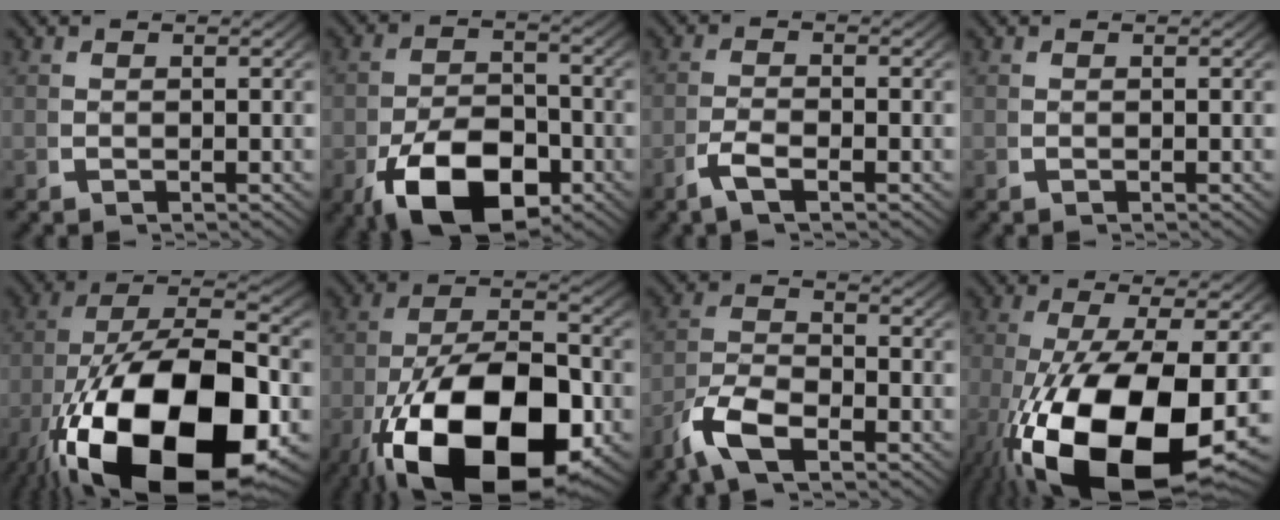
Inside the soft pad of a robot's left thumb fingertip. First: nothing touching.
{"total": 10.4, "force": [-4.1, 6.4, 7.1], "torque": [-0.136, -0.051, -0.047]}
{"total": 2.2, "force": [-1.0, 0.7, 1.8], "torque": [-0.043, 0.000, -0.025]}
{"total": 0.0}
{"total": 22.5, "force": [-4.8, 12.7, 18.0], "torque": [-0.352, -0.093, -0.029]}
{"total": 18.1, "force": [-4.9, 10.3, 14.0], "torque": [-0.279, -0.085, -0.039]}
{"total": 5.2, "force": [-2.0, 3.0, 3.7], "torque": [-0.081, -0.004, -0.045]}
{"total": 17.7, "force": [-3.5, 9.2, 14.7], "torque": [-0.308, -0.067, -0.014]}